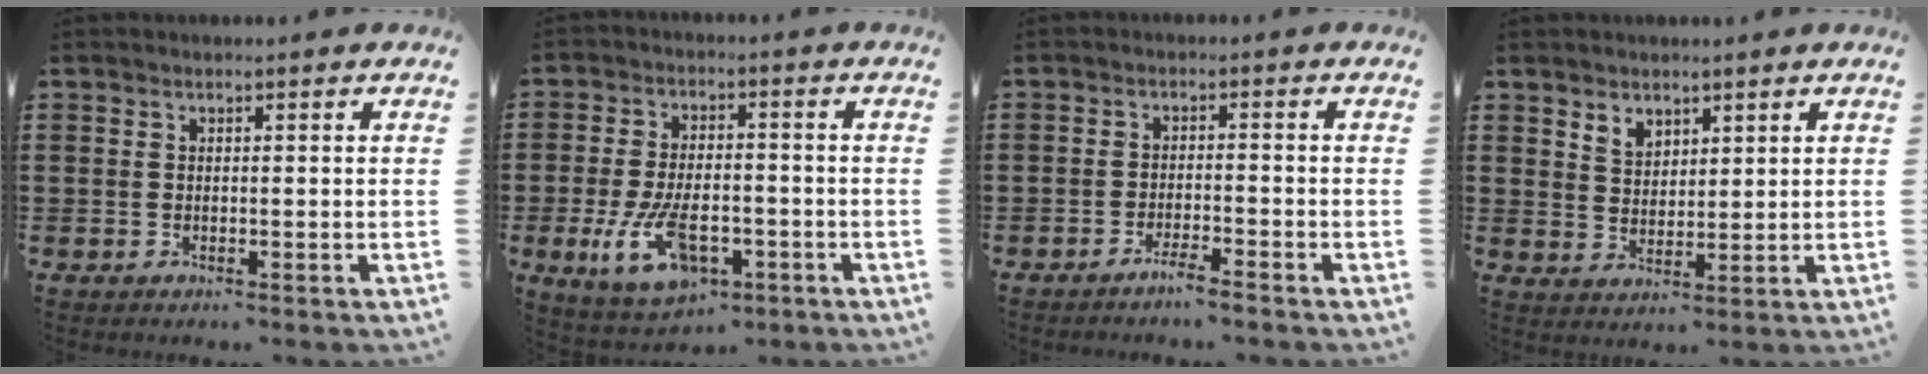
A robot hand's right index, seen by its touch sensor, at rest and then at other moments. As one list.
[{"total": 10.5, "force": [-3.8, 5.4, 8.1], "torque": [-0.167, -0.006, -0.067]}, {"total": 2.7, "force": [-2.4, -0.3, 1.1], "torque": [-0.019, 0.001, -0.045]}, {"total": 3.2, "force": [2.5, 2.0, 0.4], "torque": [-0.017, 0.005, 0.049]}]